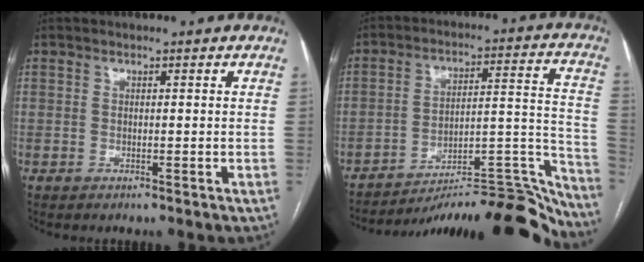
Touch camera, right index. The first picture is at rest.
{"total": 26.6, "force": [-24.7, 3.6, 9.3], "torque": [-0.044, 0.032, -0.339]}